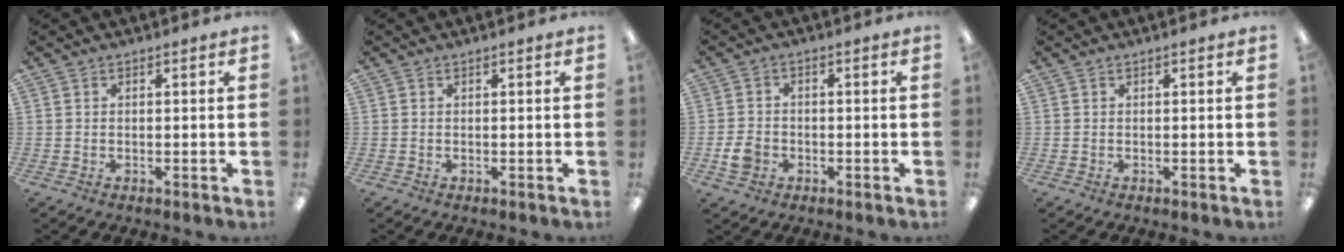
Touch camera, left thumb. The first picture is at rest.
{"total": 0.0}
{"total": 4.2, "force": [-1.8, 3.4, 1.8], "torque": [-0.039, 0.004, -0.033]}
{"total": 0.0}